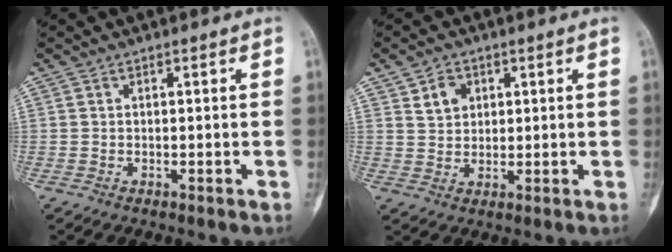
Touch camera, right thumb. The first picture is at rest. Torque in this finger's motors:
{"motor_torque": [-0.60, 0.57, -0.09, 0.25, -0.01]}